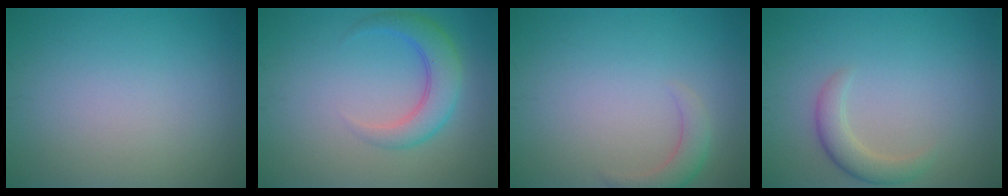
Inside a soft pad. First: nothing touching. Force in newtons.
{"total": 3.9, "press": 3.9, "slide": 0.1}
{"total": 2.1, "press": 2.1, "slide": 0.2}
{"total": 2.5, "press": 2.5, "slide": 0.2}